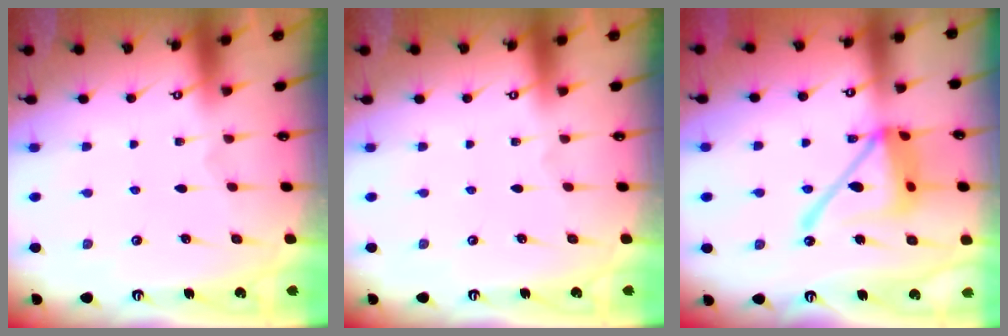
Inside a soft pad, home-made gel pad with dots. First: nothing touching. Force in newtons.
{"total": 0.0}
{"total": 17.4, "press": 17.3, "slide": 1.8}